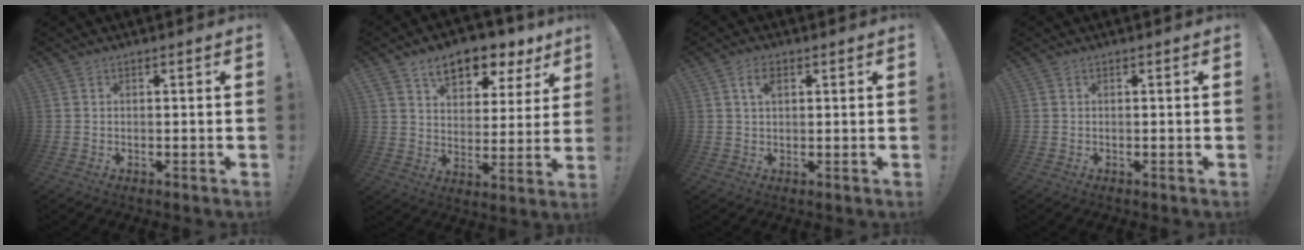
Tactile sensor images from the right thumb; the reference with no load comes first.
{"total": 12.0, "force": [7.9, 6.6, 6.1], "torque": [-0.087, -0.051, 0.141]}
{"total": 3.8, "force": [1.6, 2.0, 2.7], "torque": [-0.044, 0.001, 0.025]}
{"total": 0.0}